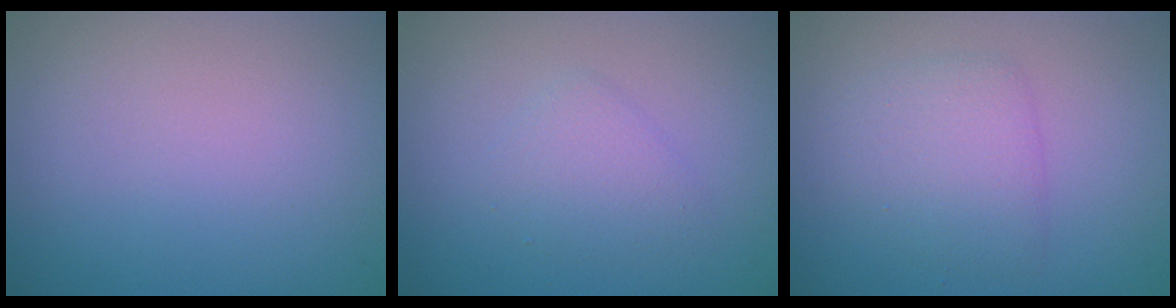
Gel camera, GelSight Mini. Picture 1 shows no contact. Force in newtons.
{"total": 1.9, "press": 1.9, "slide": 0.2}
{"total": 2.9, "press": 2.9, "slide": 0.1}